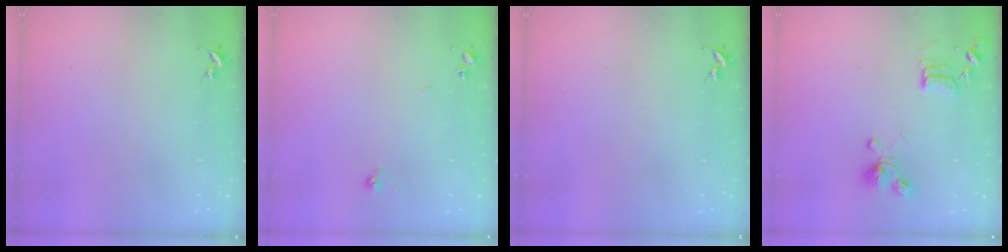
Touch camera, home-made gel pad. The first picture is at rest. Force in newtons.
{"total": 6.2, "press": 6.2, "slide": 0.6}
{"total": 0.0}
{"total": 11.9, "press": 11.8, "slide": 1.3}